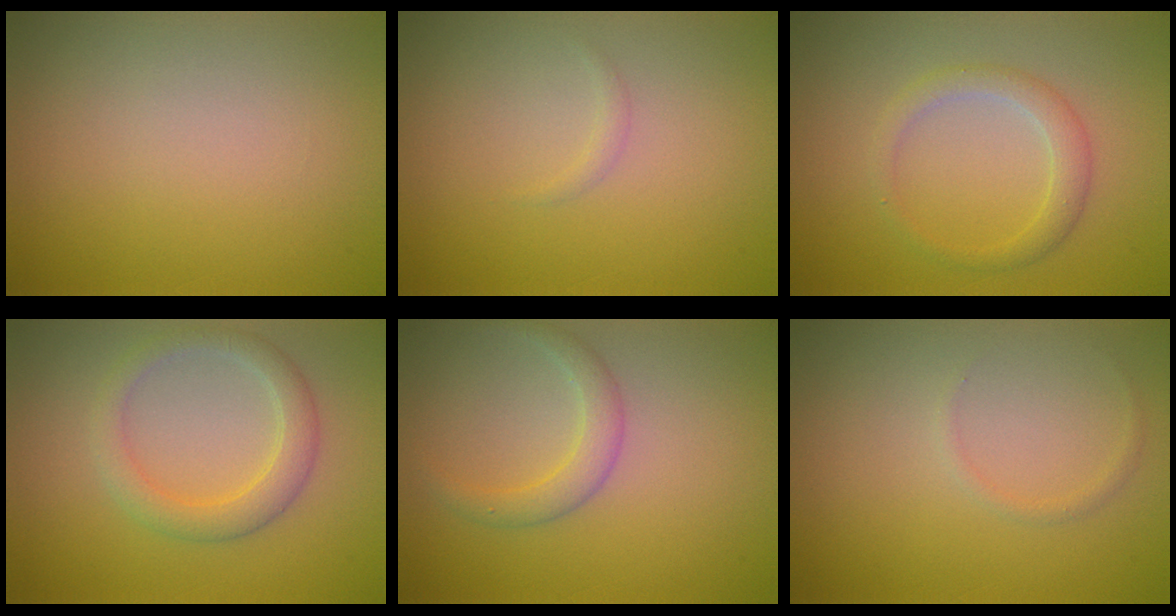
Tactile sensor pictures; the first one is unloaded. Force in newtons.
{"total": 0.6, "press": 0.6, "slide": 0.1}
{"total": 2.2, "press": 2.2, "slide": 0.1}
{"total": 3.0, "press": 3.0, "slide": 0.0}
{"total": 2.0, "press": 2.0, "slide": 0.2}
{"total": 0.6, "press": 0.6, "slide": 0.0}